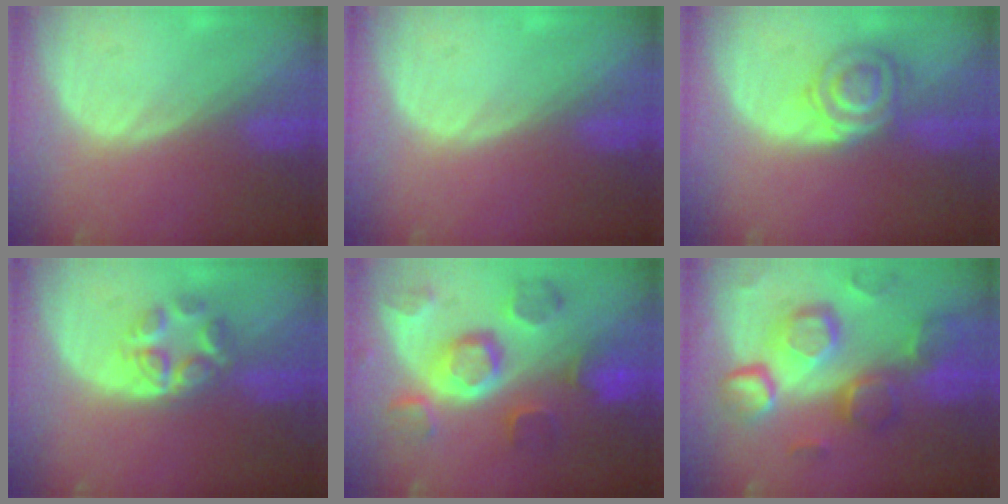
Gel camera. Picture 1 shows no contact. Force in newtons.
{"total": 0.0}
{"total": 6.5, "press": 5.8, "slide": 3.0}
{"total": 5.5, "press": 5.2, "slide": 1.7}
{"total": 11.3, "press": 10.1, "slide": 5.1}
{"total": 12.4, "press": 10.8, "slide": 6.1}